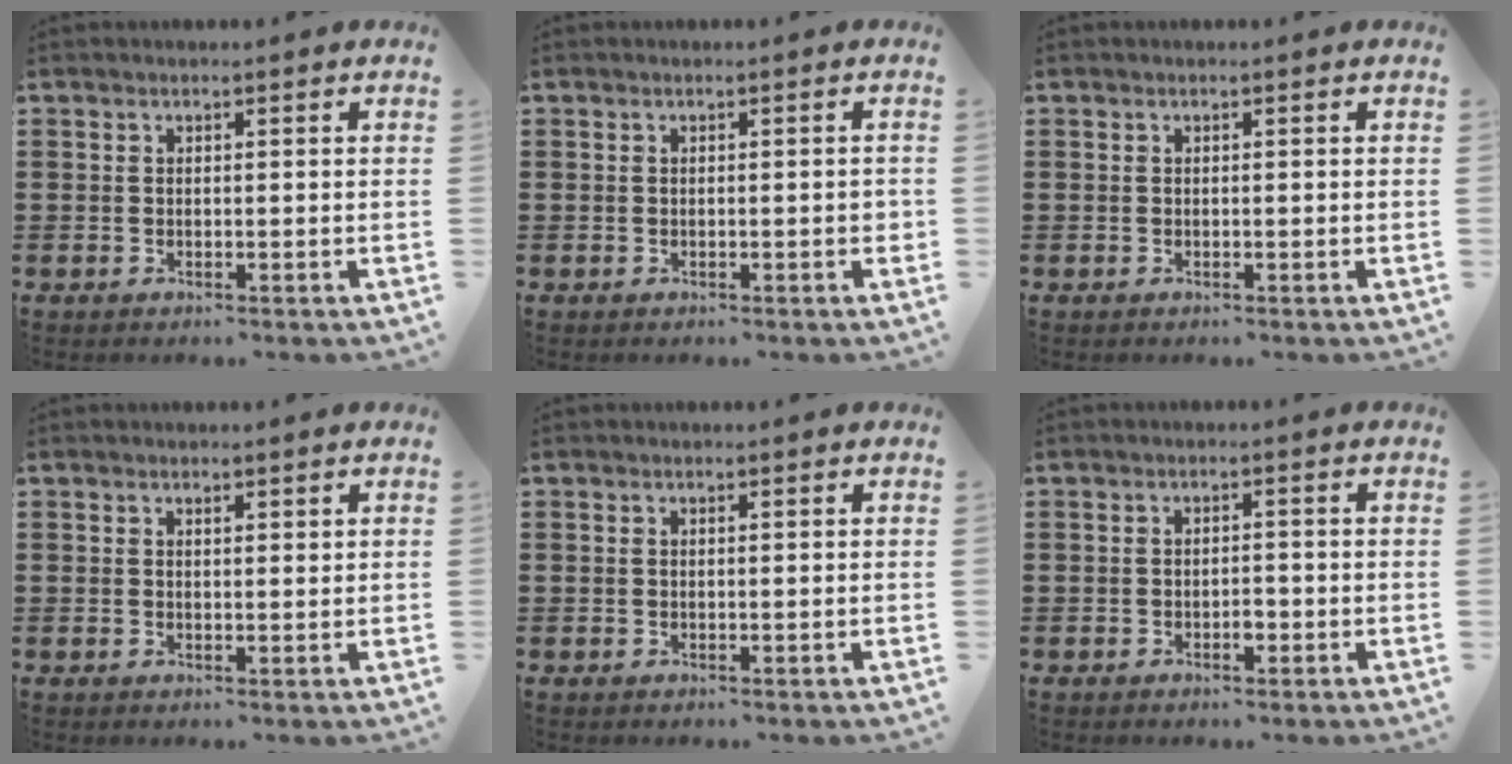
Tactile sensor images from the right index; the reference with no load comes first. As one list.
[{"total": 0.8, "force": [-0.2, 0.2, 0.8], "torque": [-0.015, 0.000, -0.002]}, {"total": 0.0}, {"total": 0.8, "force": [0.6, 0.3, 0.4], "torque": [-0.008, 0.002, 0.012]}, {"total": 0.0}, {"total": 1.6, "force": [-0.8, 0.7, 1.2], "torque": [-0.024, 0.001, -0.015]}]